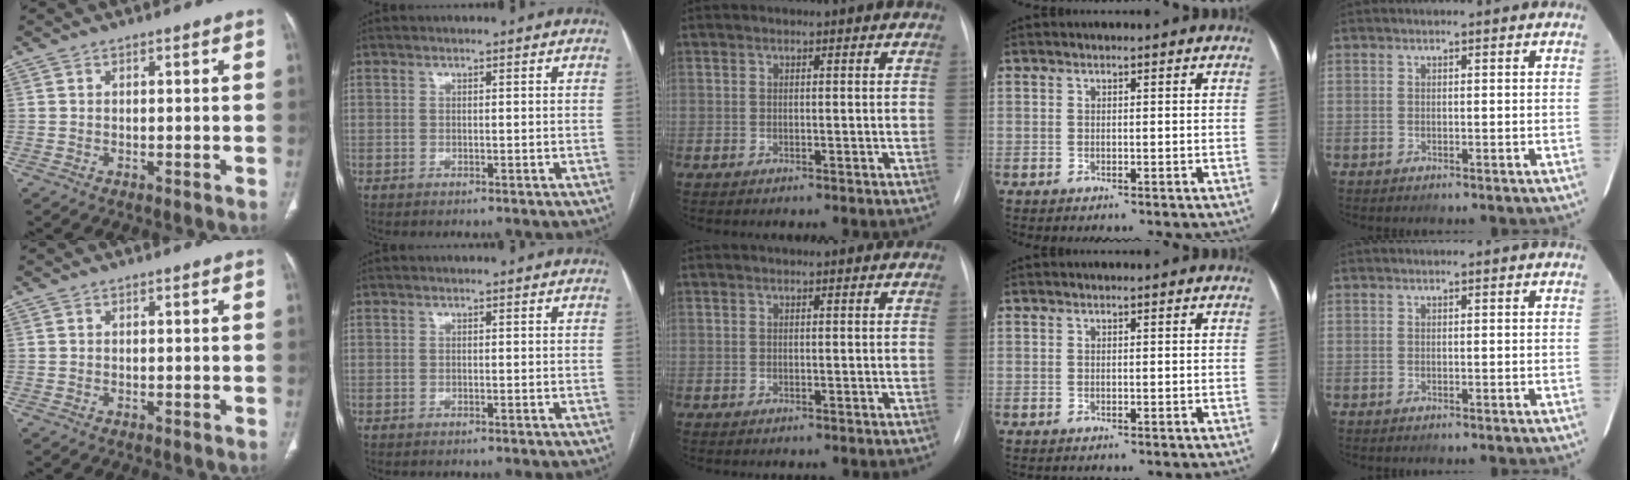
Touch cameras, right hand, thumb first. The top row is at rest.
{}